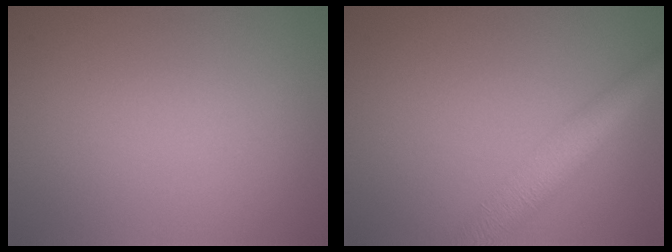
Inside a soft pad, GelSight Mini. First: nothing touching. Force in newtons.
{"total": 5.4, "press": 5.4, "slide": 0.3}